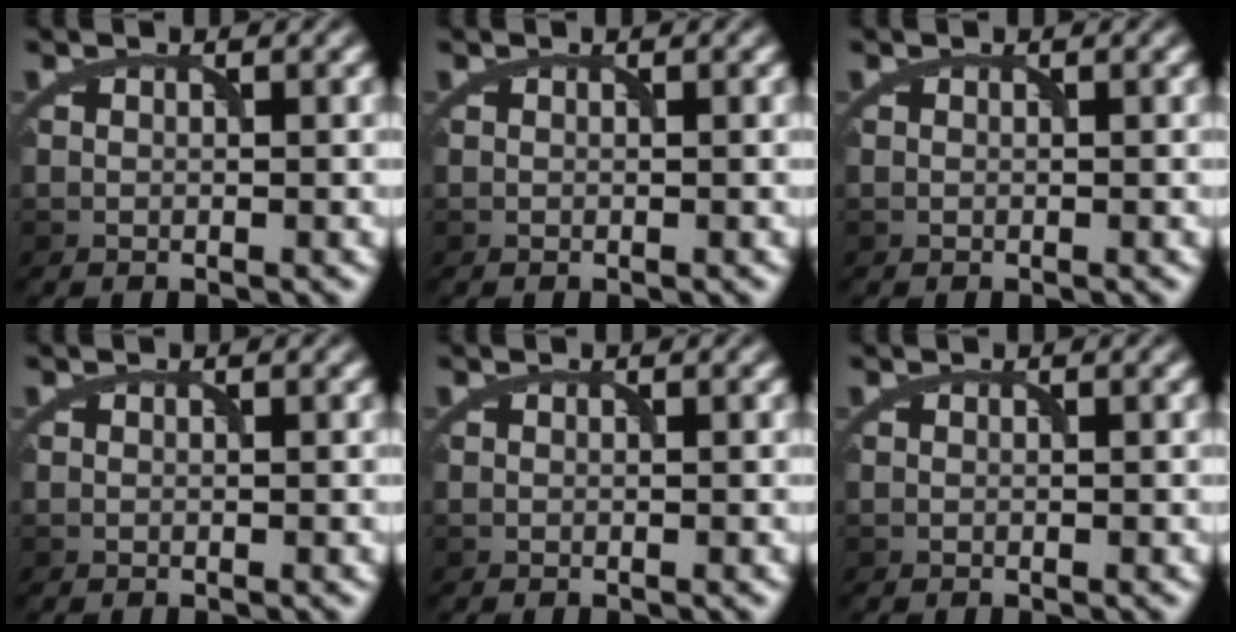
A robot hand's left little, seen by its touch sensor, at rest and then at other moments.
{"total": 0.0}
{"total": 0.0}
{"total": 0.0}
{"total": 0.0}
{"total": 0.0}